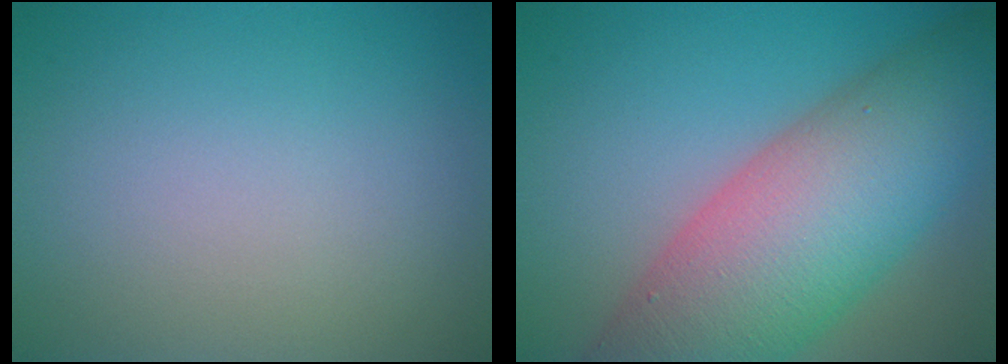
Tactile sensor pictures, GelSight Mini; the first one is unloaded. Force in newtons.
{"total": 13.1, "press": 13.1, "slide": 0.6}